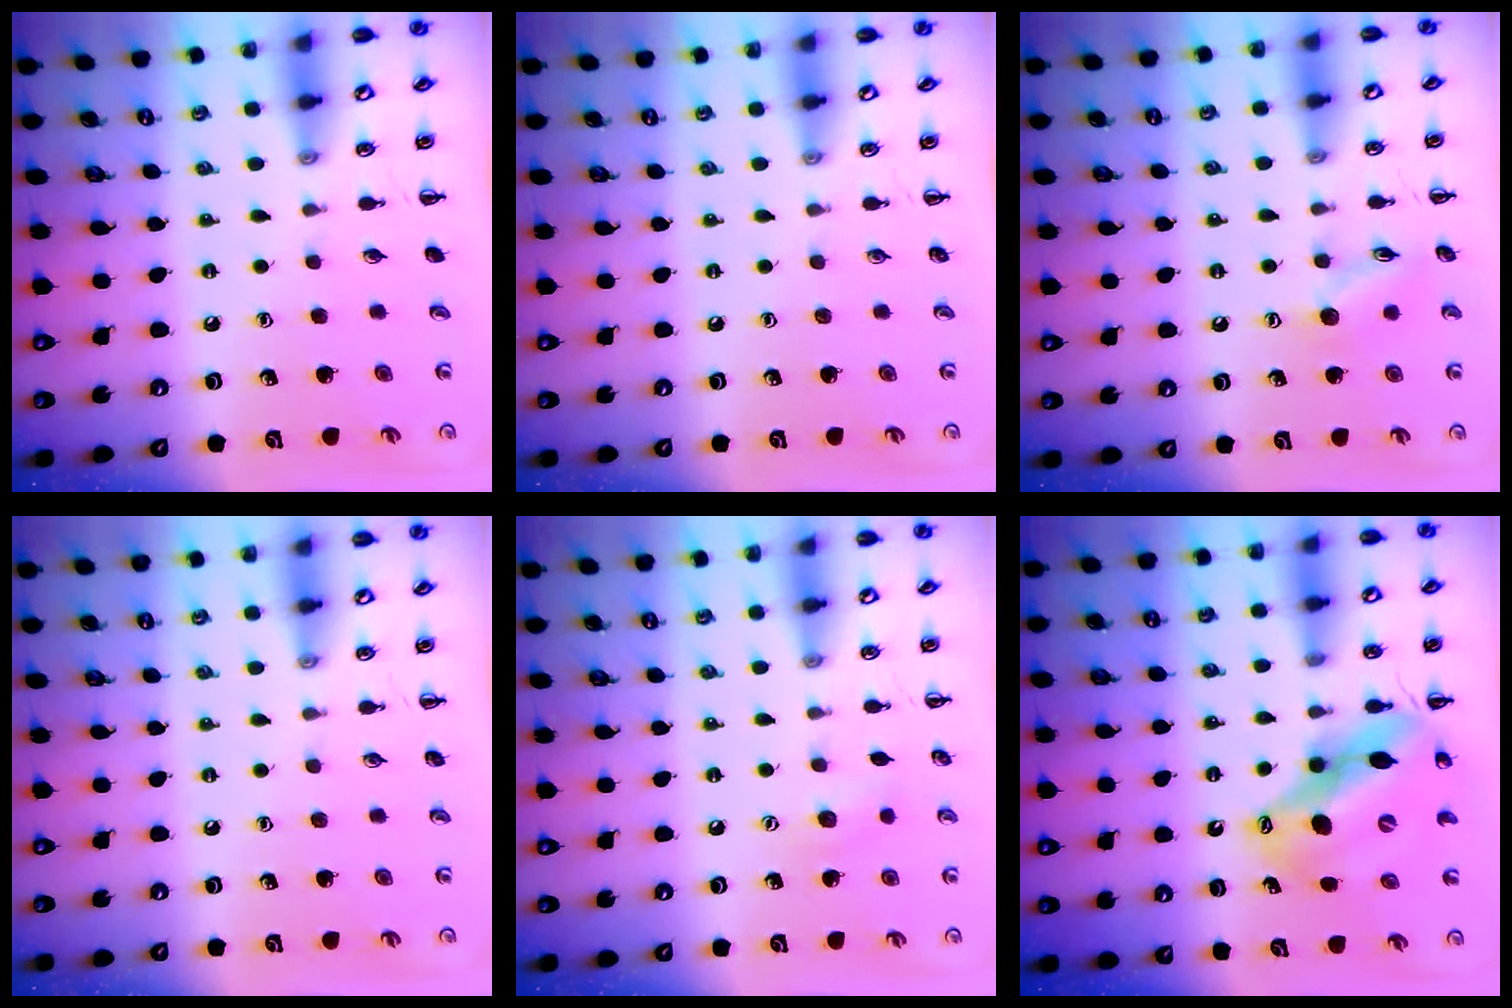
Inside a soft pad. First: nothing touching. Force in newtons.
{"total": 0.0}
{"total": 8.7, "press": 8.7, "slide": 0.8}
{"total": 0.0}
{"total": 6.3, "press": 6.1, "slide": 1.4}
{"total": 13.8, "press": 13.4, "slide": 3.4}